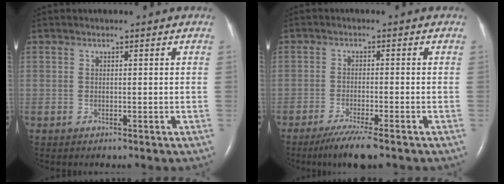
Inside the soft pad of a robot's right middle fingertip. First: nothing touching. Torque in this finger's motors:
{"motor_torque": [0.54, -0.46, 0.16, 0.04]}